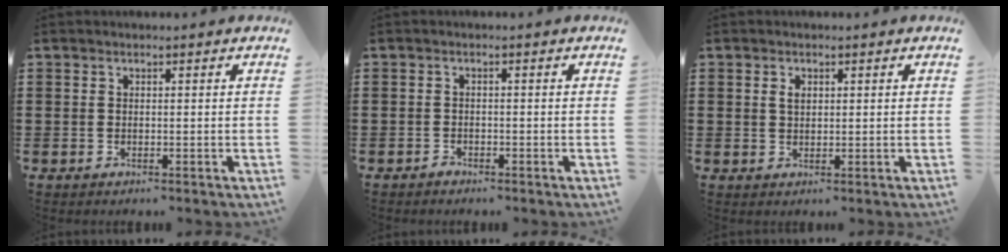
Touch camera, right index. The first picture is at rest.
{"total": 1.0, "force": [-0.9, 0.4, 0.2], "torque": [-0.006, -0.001, -0.020]}
{"total": 1.4, "force": [0.5, 0.9, 1.0], "torque": [-0.023, 0.006, 0.009]}